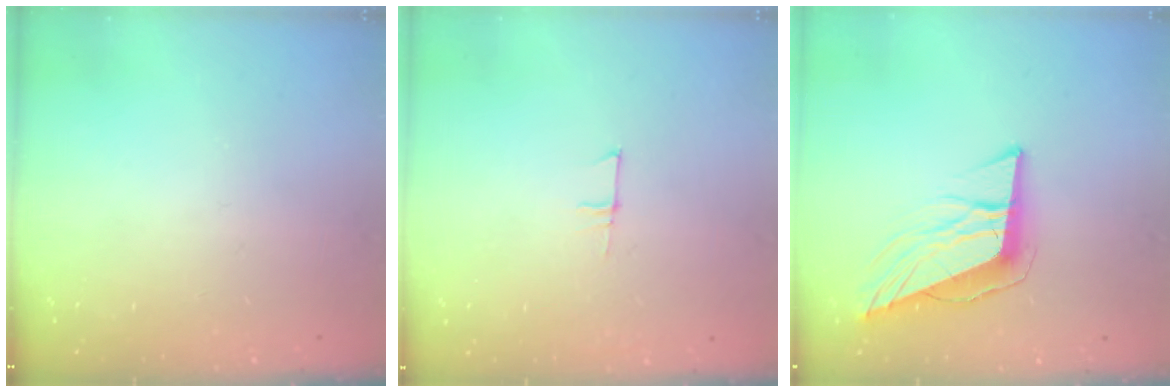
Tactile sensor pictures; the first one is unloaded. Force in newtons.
{"total": 4.8, "press": 4.8, "slide": 0.3}
{"total": 11.2, "press": 10.6, "slide": 3.7}